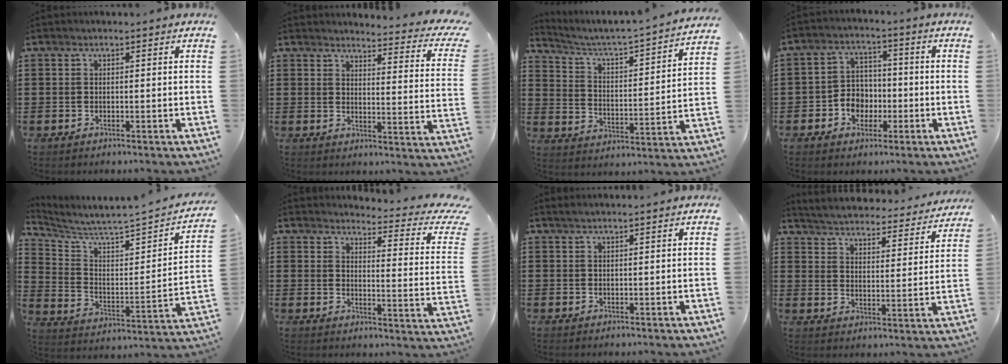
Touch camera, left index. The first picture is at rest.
{"total": 3.9, "force": [3.6, 0.1, 1.5], "torque": [-0.032, -0.031, 0.056]}
{"total": 2.7, "force": [2.5, 0.0, 1.1], "torque": [-0.041, -0.035, 0.027]}
{"total": 5.0, "force": [-1.8, 4.2, 1.9], "torque": [-0.038, 0.010, -0.038]}
{"total": 3.8, "force": [3.3, -0.1, 1.9], "torque": [-0.057, -0.044, 0.045]}
{"total": 3.7, "force": [3.2, 0.0, 1.8], "torque": [-0.030, -0.038, 0.043]}
{"total": 1.1, "force": [1.0, 0.1, 0.4], "torque": [-0.009, 0.001, 0.020]}
{"total": 3.9, "force": [3.9, -0.3, 0.3], "torque": [-0.030, -0.035, 0.059]}